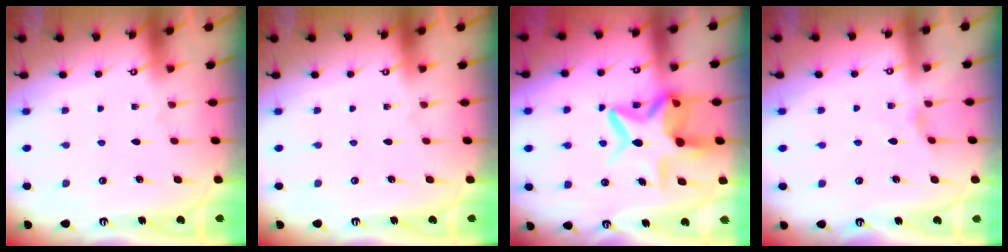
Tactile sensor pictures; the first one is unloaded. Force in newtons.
{"total": 0.0}
{"total": 14.0, "press": 14.0, "slide": 1.2}
{"total": 1.6, "press": 1.5, "slide": 0.4}